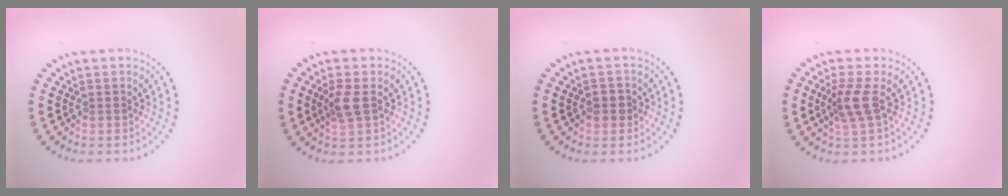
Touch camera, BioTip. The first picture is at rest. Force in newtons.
{"total": 2.0, "press": 2.0, "slide": 0.6}
{"total": 1.6, "press": 1.6, "slide": 0.3}
{"total": 2.5, "press": 1.8, "slide": 1.7}